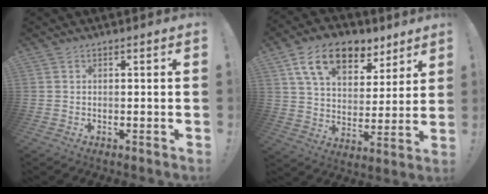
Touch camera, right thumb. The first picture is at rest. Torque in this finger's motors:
{"motor_torque": [0.13, 1.28, 0.60, 0.26, 0.41]}